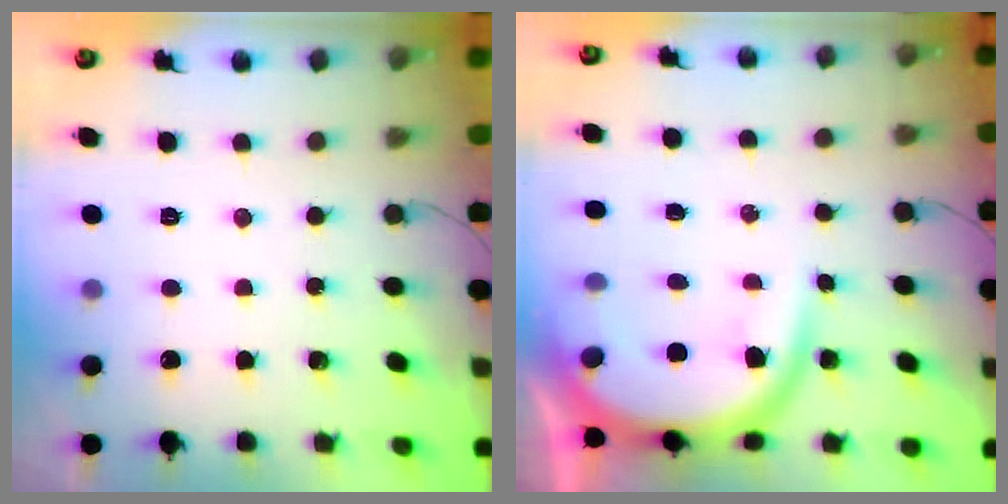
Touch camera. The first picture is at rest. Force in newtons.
{"total": 11.6, "press": 11.6, "slide": 1.2}